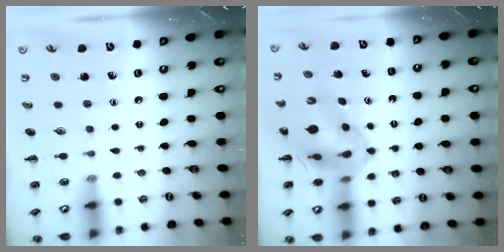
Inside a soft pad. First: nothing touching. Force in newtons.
{"total": 11.5, "press": 11.0, "slide": 3.5}